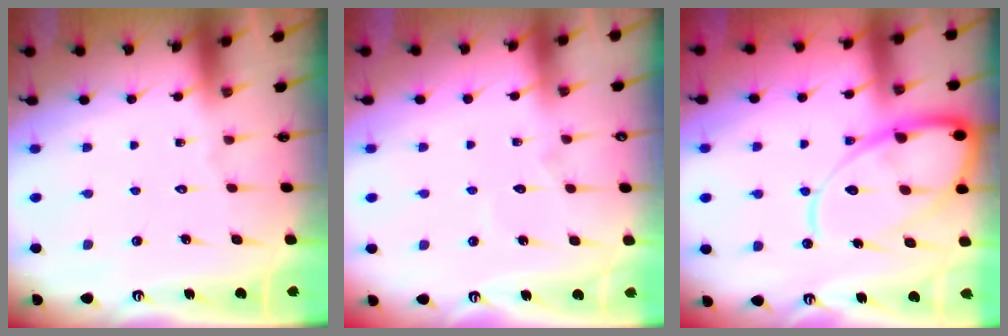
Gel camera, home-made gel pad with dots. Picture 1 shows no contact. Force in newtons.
{"total": 3.7, "press": 3.7, "slide": 0.4}
{"total": 15.8, "press": 15.7, "slide": 1.6}